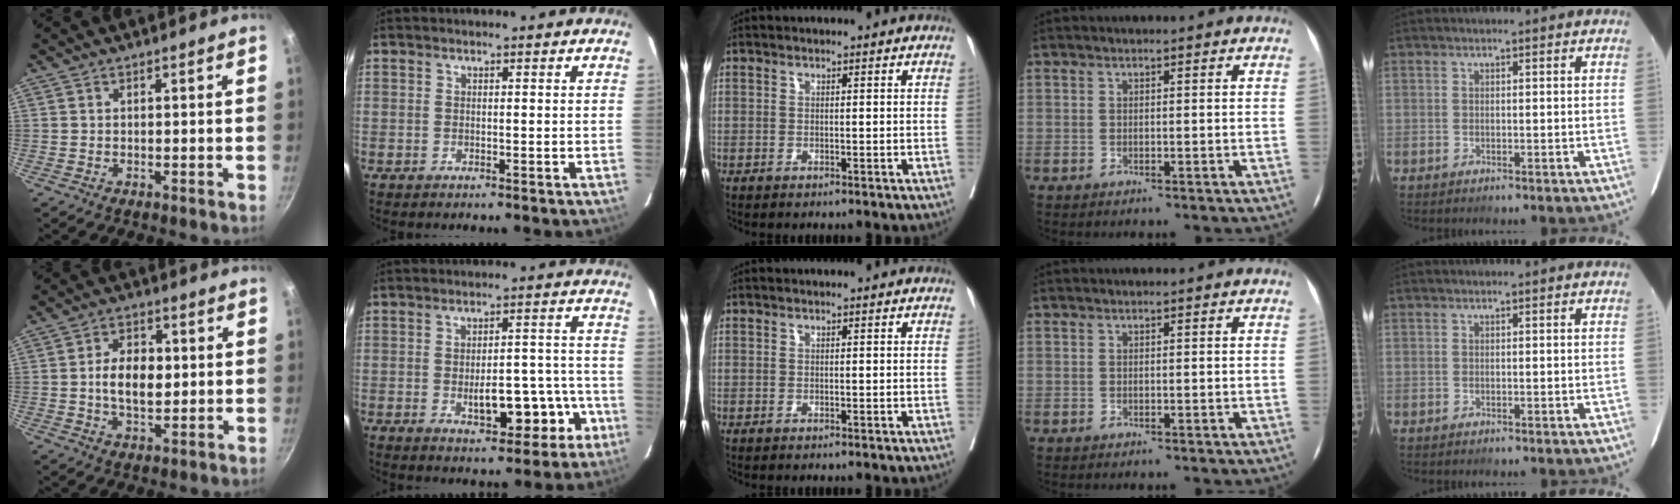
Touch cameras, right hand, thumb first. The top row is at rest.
{"thumb": {"total": 8.5, "force": [0.3, 5.2, 6.7], "torque": [-0.099, 0.004, 0.004]}, "index": {"total": 9.2, "force": [-3.7, 4.3, 7.3], "torque": [-0.090, 0.030, -0.037]}}